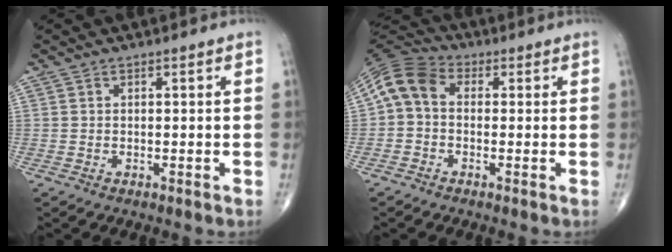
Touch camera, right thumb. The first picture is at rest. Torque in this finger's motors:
{"motor_torque": [0.93, 0.69, 0.33, -0.40, 0.08]}